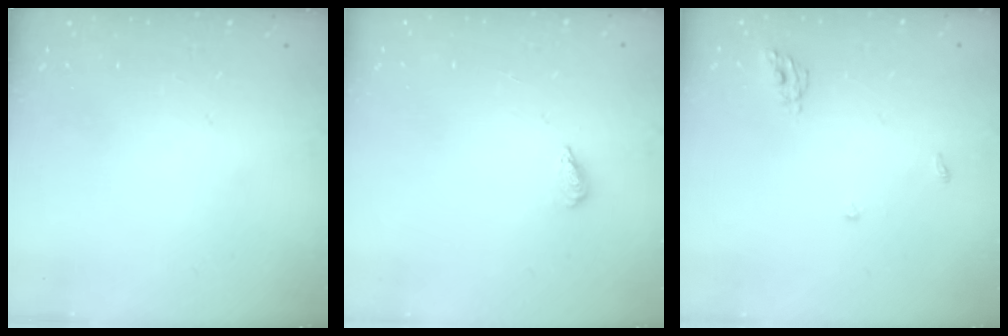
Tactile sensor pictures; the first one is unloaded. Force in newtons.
{"total": 2.1, "press": 1.9, "slide": 0.8}
{"total": 5.2, "press": 5.1, "slide": 0.3}